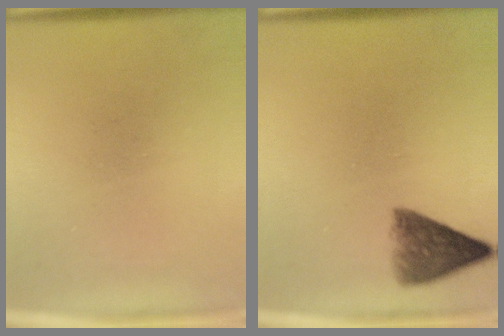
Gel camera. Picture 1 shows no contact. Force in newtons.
{"total": 5.4}